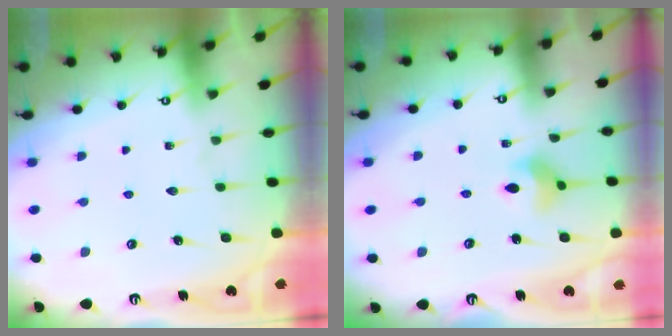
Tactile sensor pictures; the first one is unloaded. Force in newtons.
{"total": 5.0, "press": 5.0, "slide": 0.5}